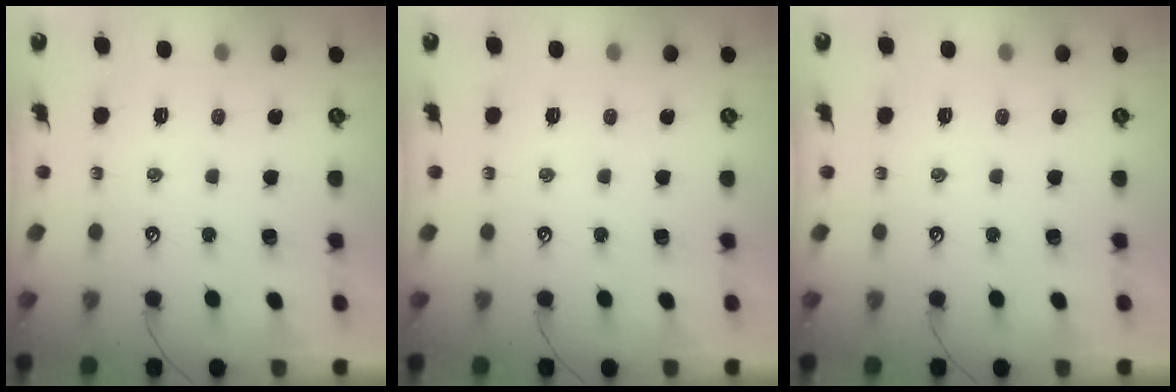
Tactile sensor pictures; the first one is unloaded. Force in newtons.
{"total": 0.0}
{"total": 0.0}